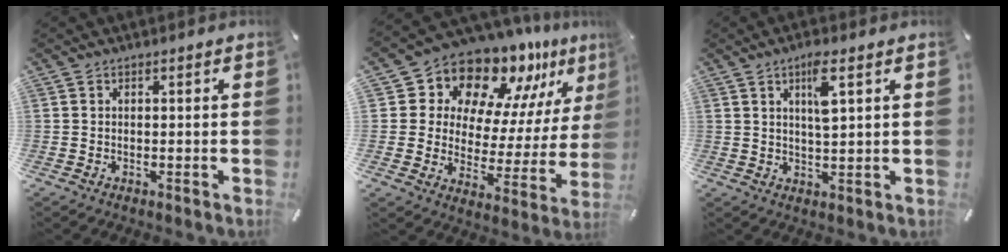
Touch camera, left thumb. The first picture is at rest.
{"total": 13.4, "force": [11.5, 6.3, 2.5], "torque": [-0.056, -0.121, 0.195]}
{"total": 7.1, "force": [3.0, 1.6, 6.3], "torque": [-0.107, -0.007, 0.043]}